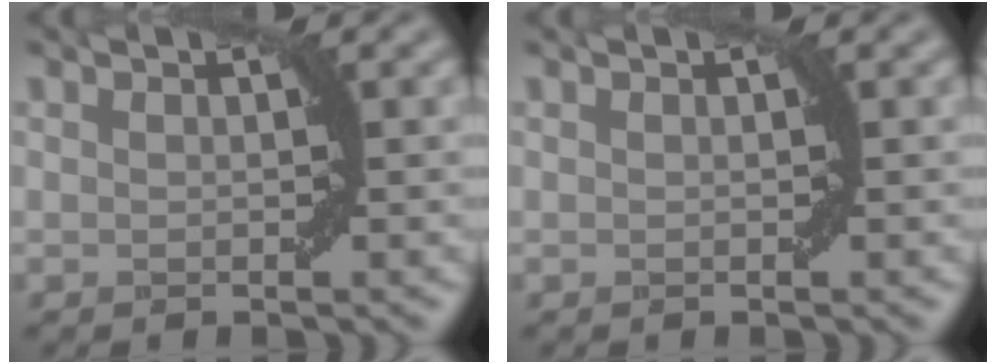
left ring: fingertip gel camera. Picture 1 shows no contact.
{"total": 0.0}